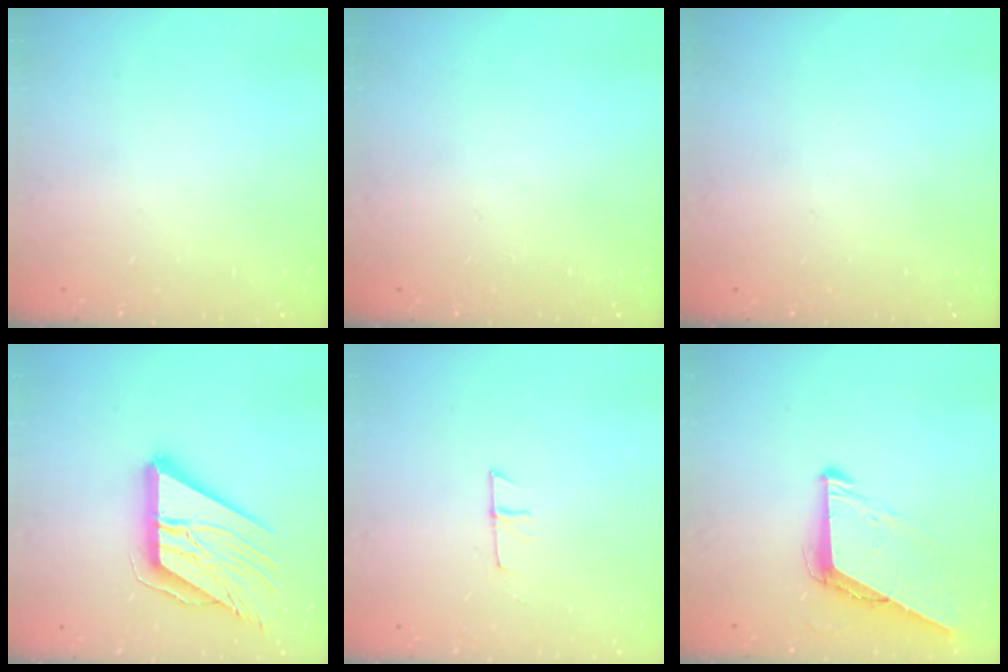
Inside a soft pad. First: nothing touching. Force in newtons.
{"total": 0.0}
{"total": 0.0}
{"total": 18.2, "press": 18.1, "slide": 2.0}
{"total": 5.5, "press": 5.5, "slide": 0.3}
{"total": 7.4, "press": 7.3, "slide": 1.4}